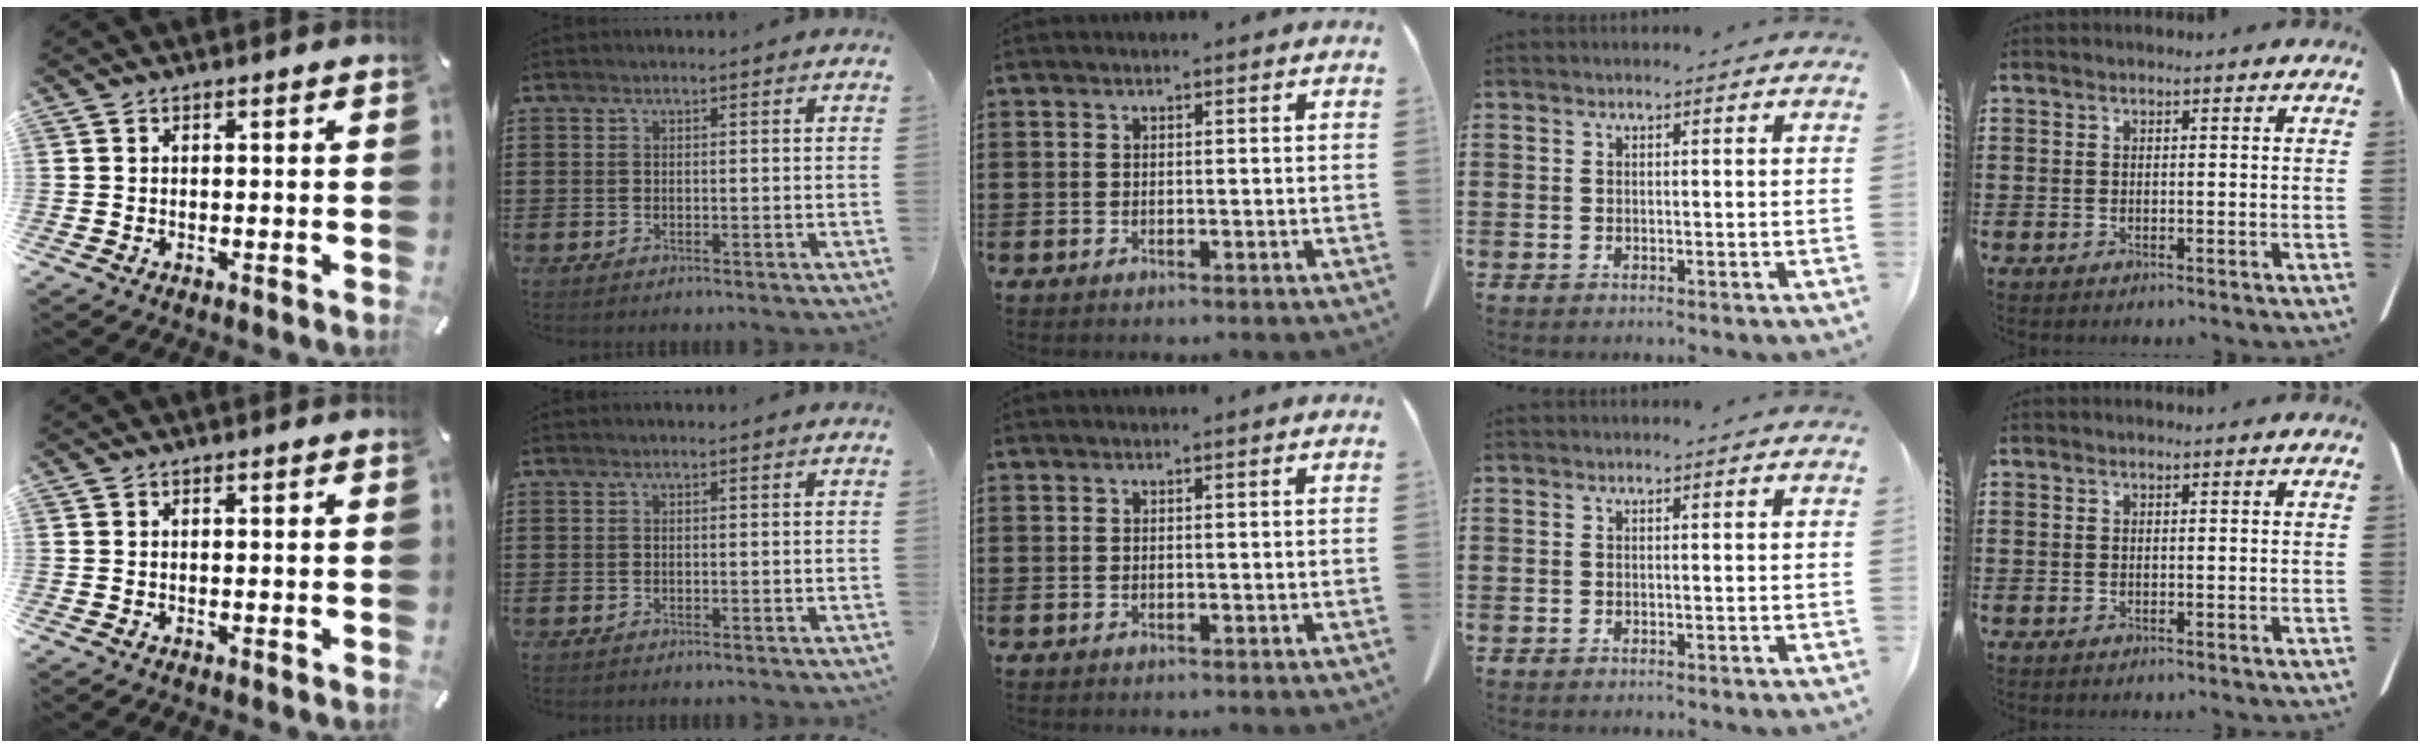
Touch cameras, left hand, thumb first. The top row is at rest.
{}